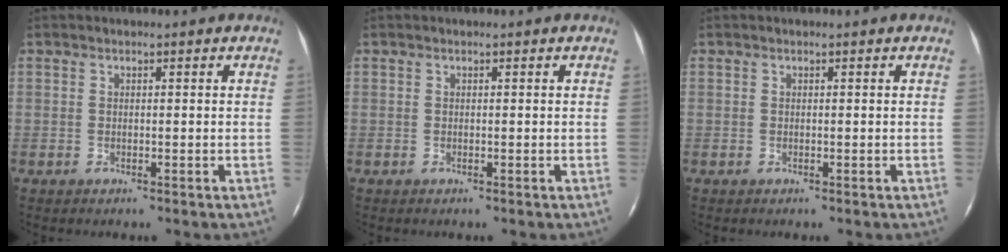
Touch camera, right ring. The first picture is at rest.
{"total": 0.0}
{"total": 0.0}